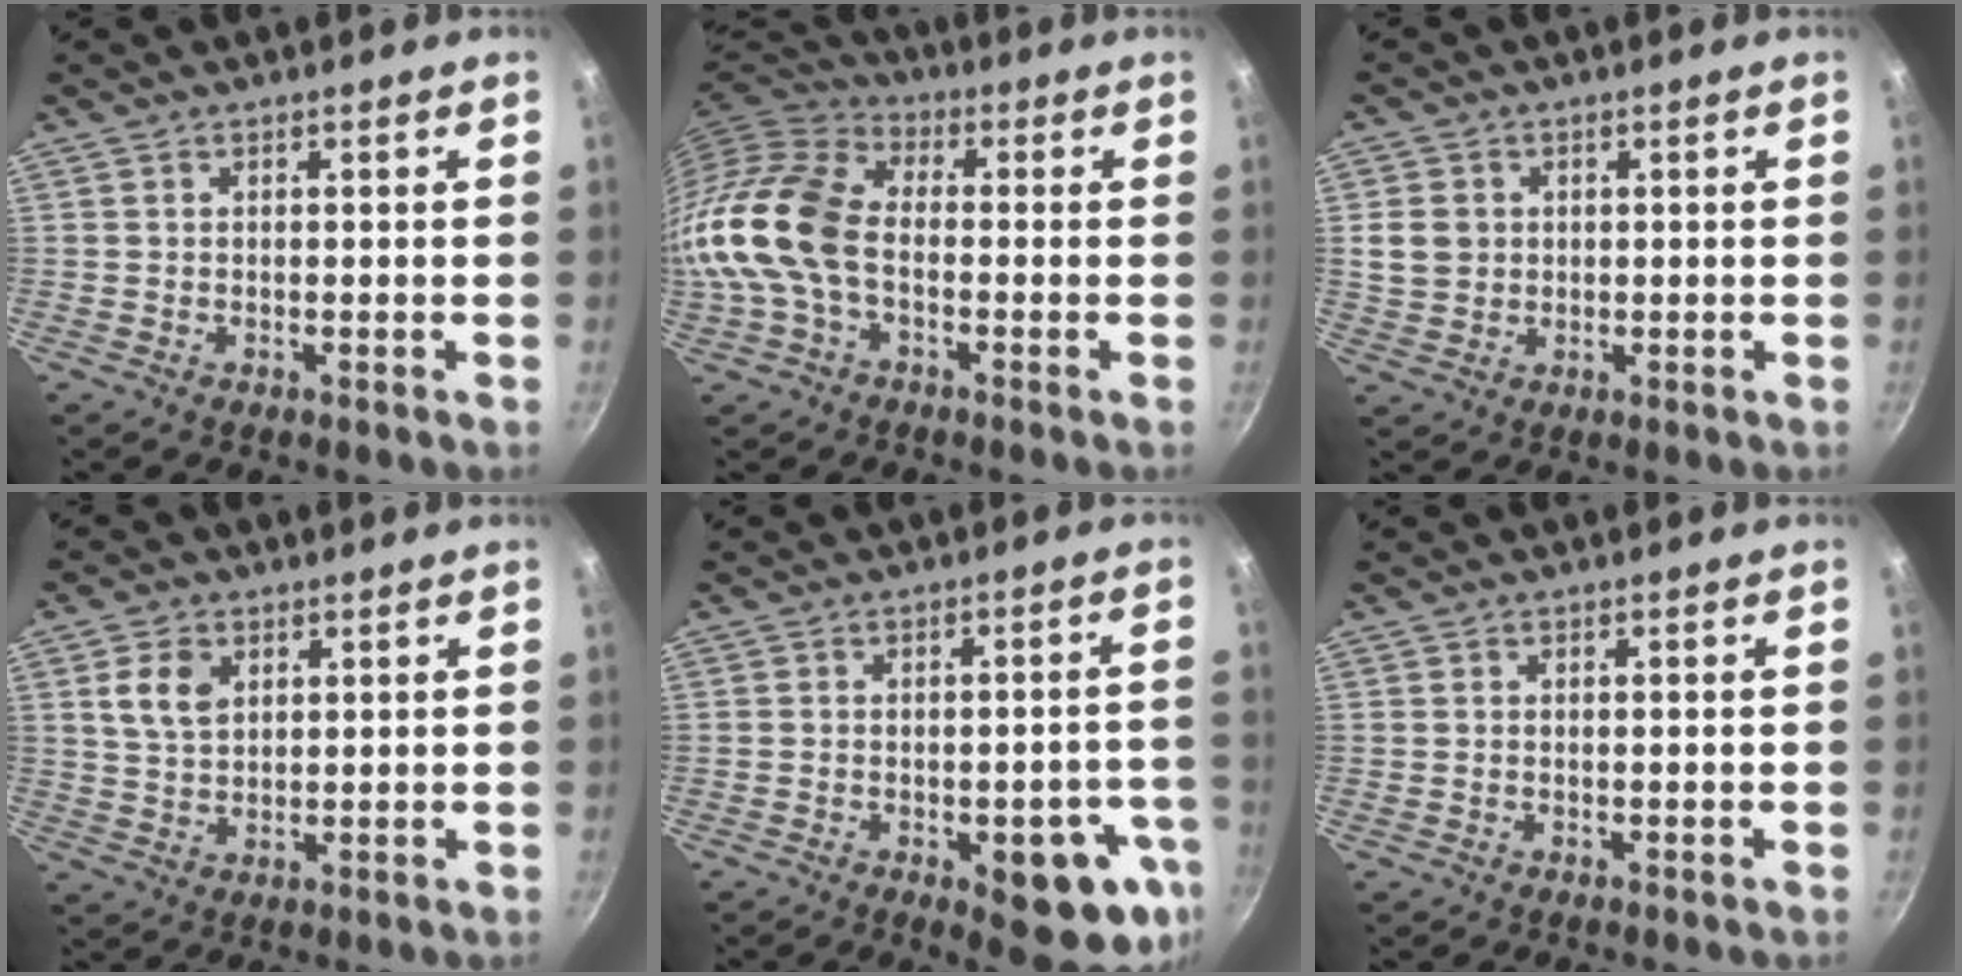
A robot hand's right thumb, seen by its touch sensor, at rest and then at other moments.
{"total": 13.1, "force": [-2.4, 8.3, 9.8], "torque": [-0.178, 0.035, -0.067]}
{"total": 5.4, "force": [0.8, 4.7, 2.5], "torque": [-0.031, 0.000, 0.017]}
{"total": 6.0, "force": [2.2, 4.0, 3.8], "torque": [-0.060, -0.006, 0.044]}
{"total": 15.7, "force": [-6.2, 6.3, 13.0], "torque": [-0.106, 0.019, -0.075]}
{"total": 0.0}